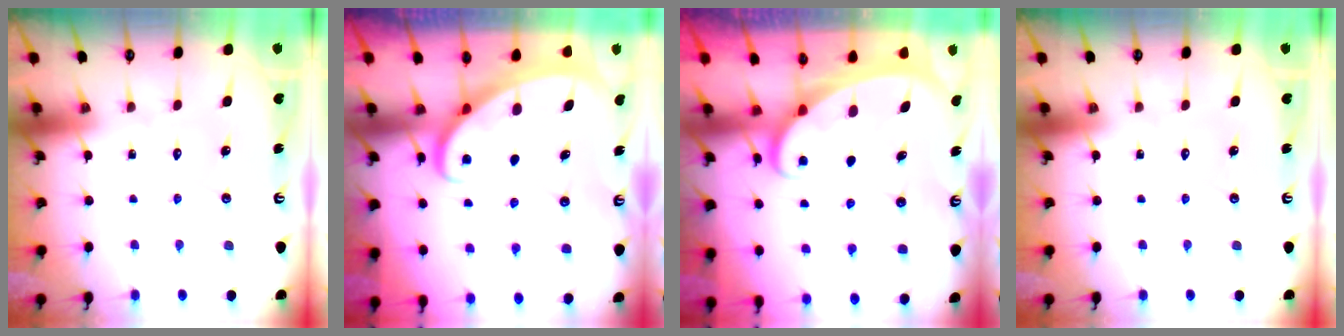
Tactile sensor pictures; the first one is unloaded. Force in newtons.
{"total": 2.6, "press": 2.6, "slide": 0.3}
{"total": 1.9, "press": 1.9, "slide": 0.3}
{"total": 0.0}